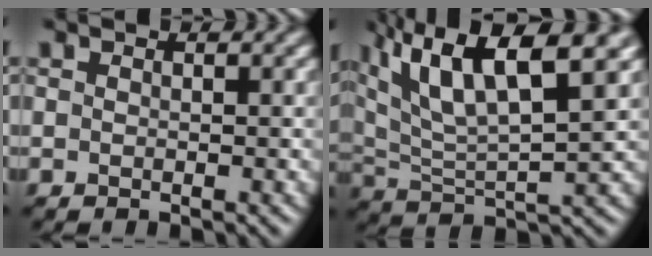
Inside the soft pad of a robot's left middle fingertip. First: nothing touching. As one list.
[{"total": 11.2, "force": [6.4, 2.6, 8.8], "torque": [-0.161, 0.023, 0.108]}]